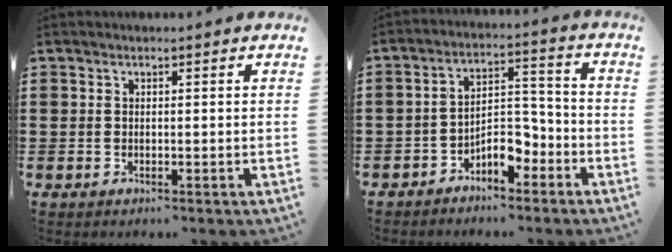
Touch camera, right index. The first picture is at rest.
{"total": 6.5, "force": [-4.1, 3.0, 4.1], "torque": [-0.066, 0.020, -0.075]}